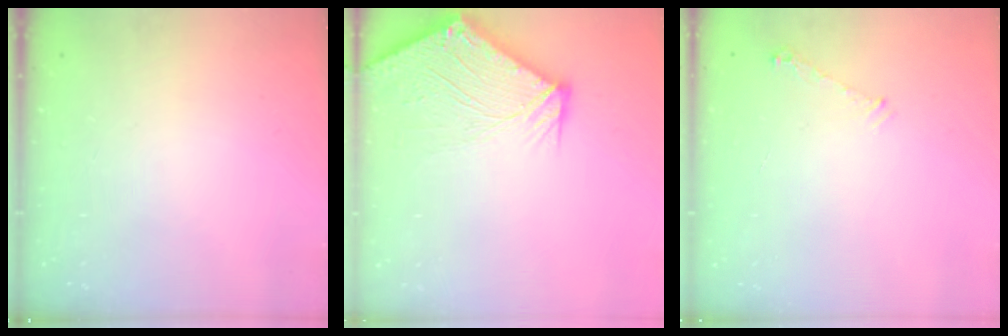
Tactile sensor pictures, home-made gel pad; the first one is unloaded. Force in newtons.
{"total": 9.6, "press": 9.5, "slide": 1.2}
{"total": 4.9, "press": 4.9, "slide": 0.5}